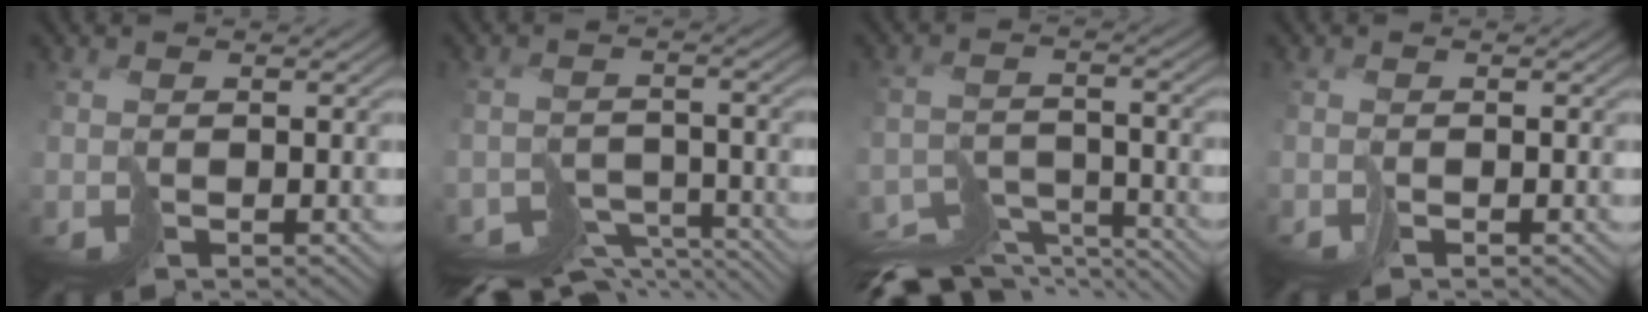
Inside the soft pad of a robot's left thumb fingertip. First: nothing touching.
{"total": 8.7, "force": [-8.0, 2.9, 2.2], "torque": [-0.022, -0.019, -0.109]}
{"total": 10.9, "force": [-10.2, 2.4, 2.8], "torque": [-0.039, -0.013, -0.151]}
{"total": 0.7, "force": [-0.7, -0.2, -0.2], "torque": [0.008, 0.003, -0.017]}